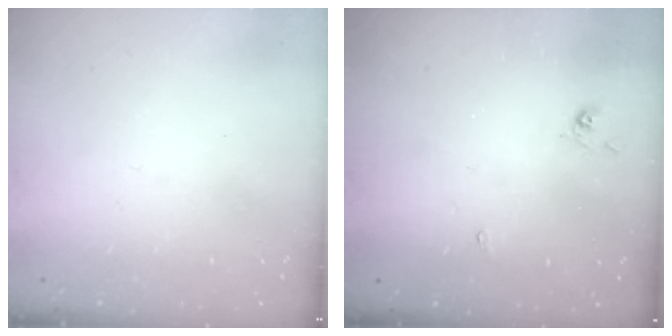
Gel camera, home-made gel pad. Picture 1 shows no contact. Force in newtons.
{"total": 3.2, "press": 3.2, "slide": 0.5}